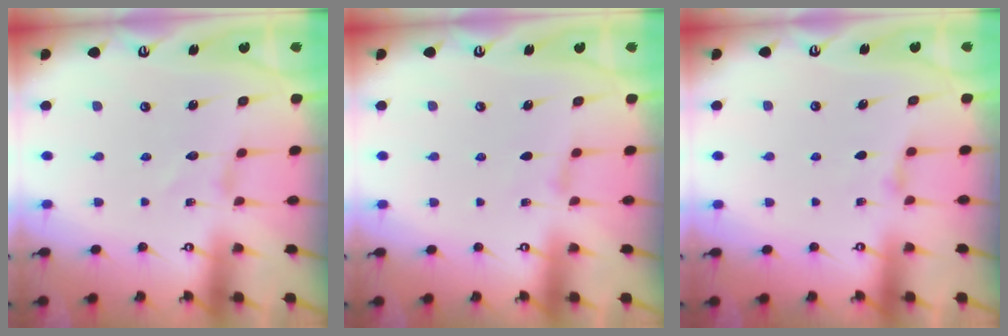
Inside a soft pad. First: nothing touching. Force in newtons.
{"total": 1.1, "press": 1.1, "slide": 0.3}
{"total": 2.8, "press": 2.7, "slide": 0.6}